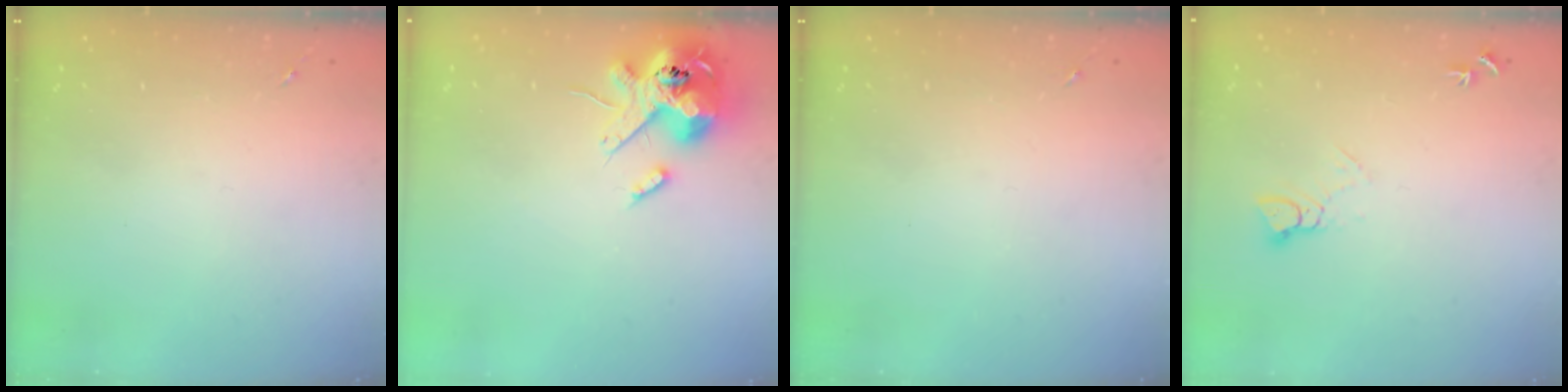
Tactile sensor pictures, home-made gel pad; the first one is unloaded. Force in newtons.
{"total": 14.9, "press": 14.7, "slide": 2.6}
{"total": 0.0}
{"total": 4.1, "press": 4.1, "slide": 0.3}